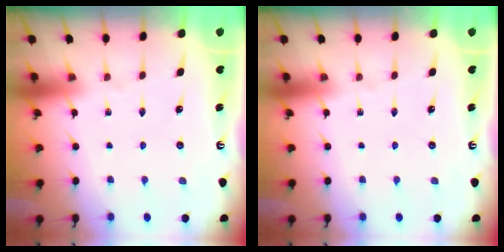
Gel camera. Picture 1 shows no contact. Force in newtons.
{"total": 0.0}